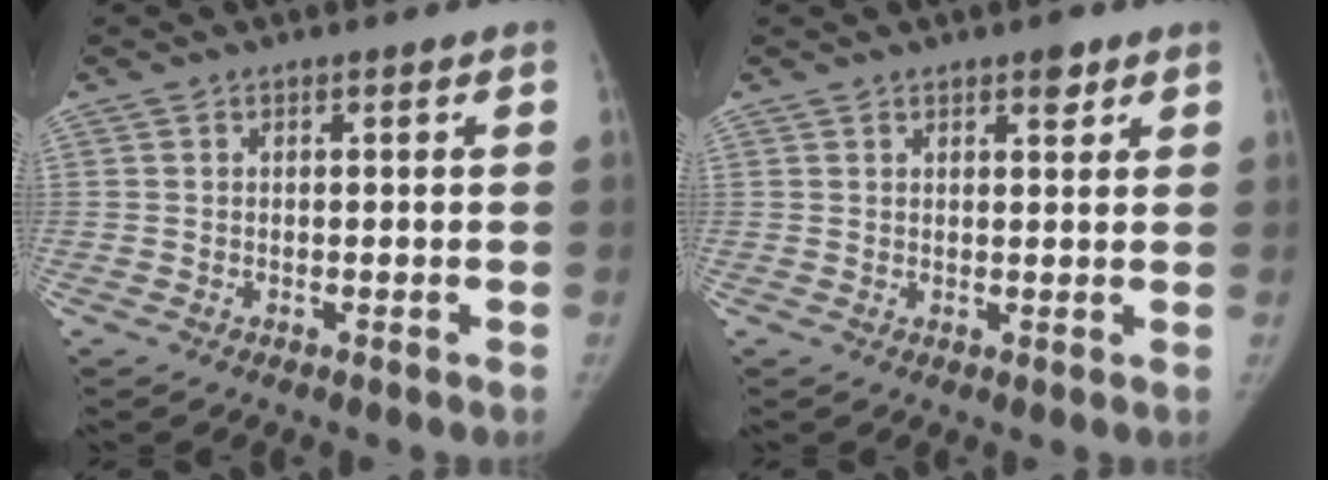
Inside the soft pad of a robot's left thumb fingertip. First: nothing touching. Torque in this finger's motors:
{"motor_torque": [0.42, 0.21, 0.18, -0.07, 0.06]}